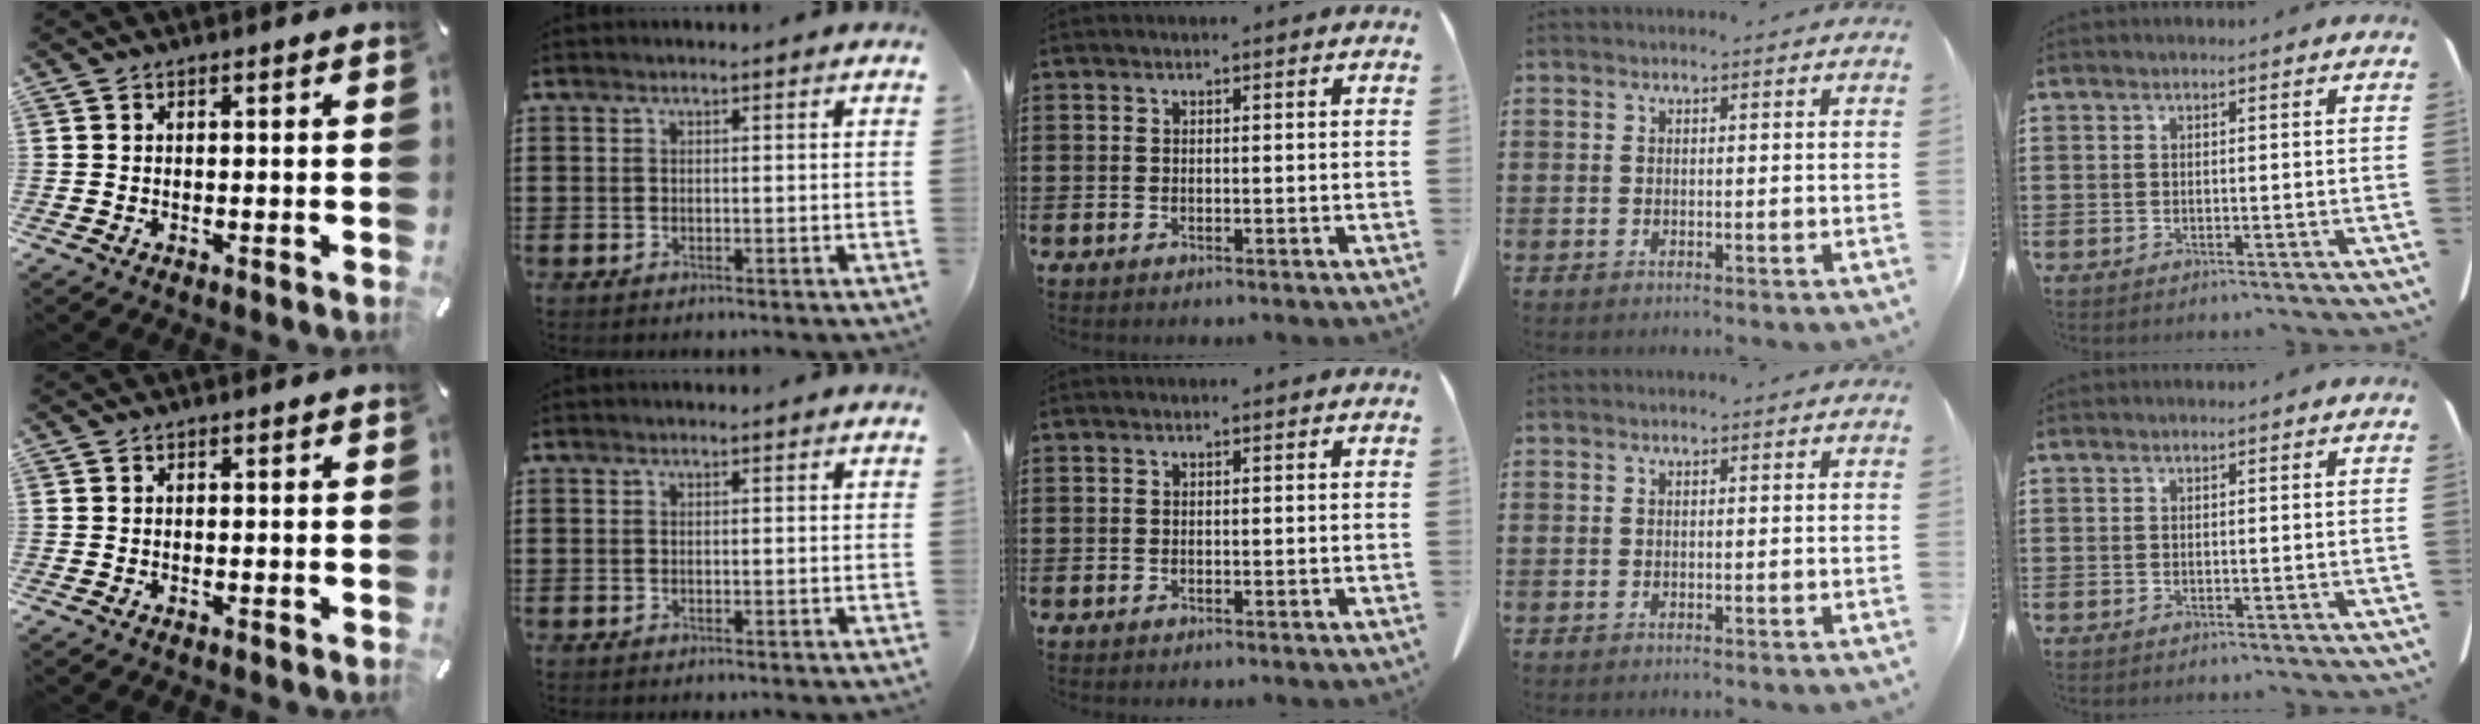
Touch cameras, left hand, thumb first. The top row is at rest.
{}